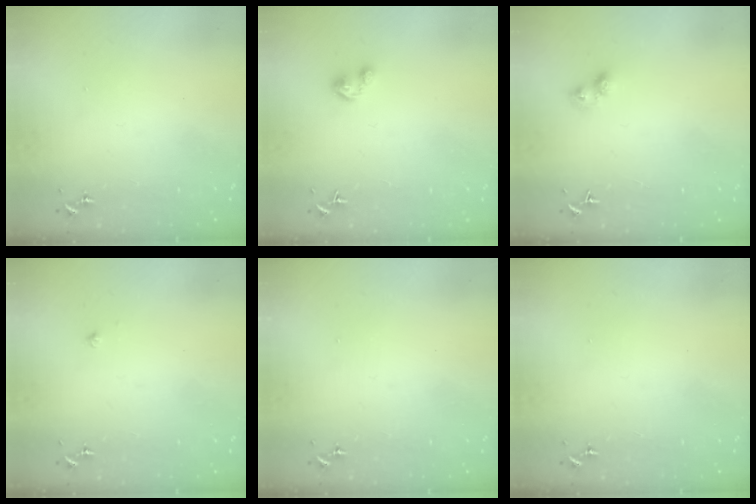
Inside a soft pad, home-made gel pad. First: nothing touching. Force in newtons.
{"total": 3.6, "press": 3.5, "slide": 0.5}
{"total": 5.5, "press": 5.5, "slide": 0.2}
{"total": 1.4, "press": 1.4, "slide": 0.2}
{"total": 0.0}
{"total": 0.0}